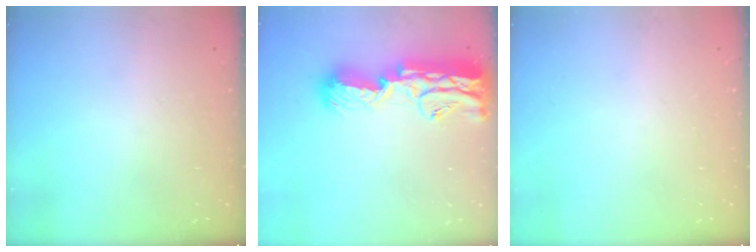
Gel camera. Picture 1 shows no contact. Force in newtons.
{"total": 19.3, "press": 18.4, "slide": 5.6}
{"total": 0.0}